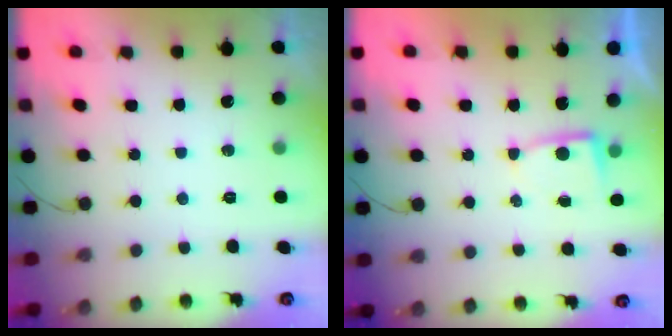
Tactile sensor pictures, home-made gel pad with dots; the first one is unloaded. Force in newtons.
{"total": 2.9, "press": 2.9, "slide": 0.4}